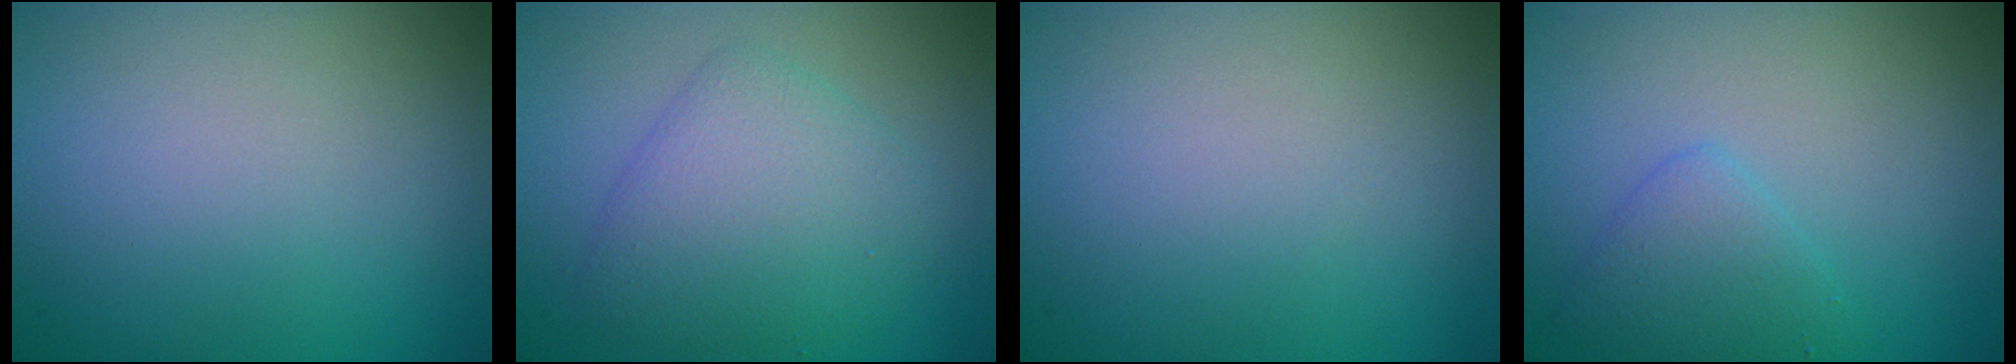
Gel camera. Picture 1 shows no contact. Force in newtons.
{"total": 4.5, "press": 4.5, "slide": 0.1}
{"total": 0.0}
{"total": 2.1, "press": 2.1, "slide": 0.0}